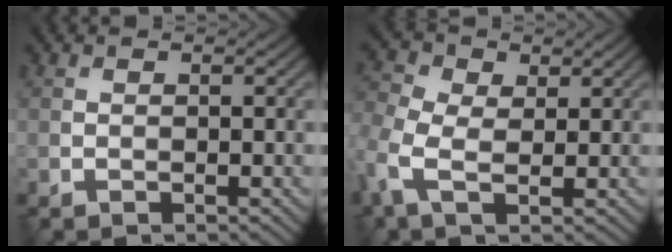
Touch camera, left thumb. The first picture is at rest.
{"total": 6.1, "force": [-0.1, 4.0, 4.6], "torque": [-0.122, 0.010, -0.011]}